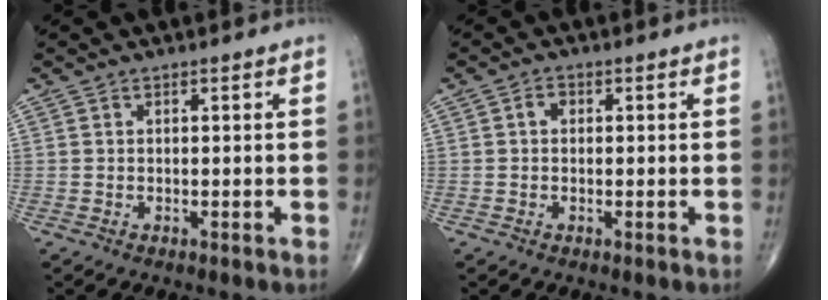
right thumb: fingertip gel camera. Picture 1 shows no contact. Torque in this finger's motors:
{"motor_torque": [-0.20, 0.09, 0.42, 0.05, 0.01]}